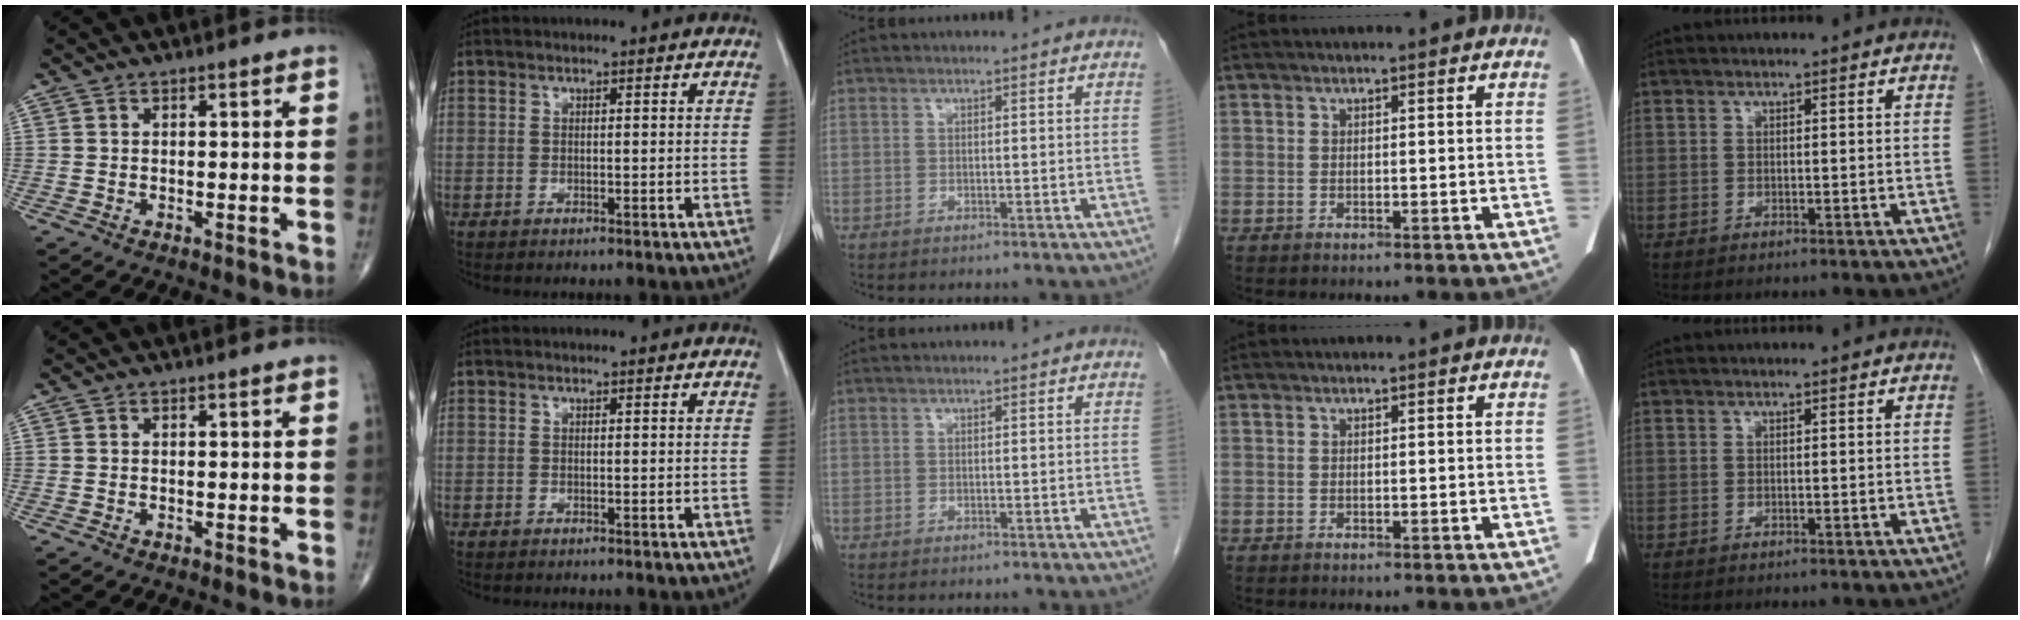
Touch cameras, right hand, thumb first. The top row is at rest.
{}